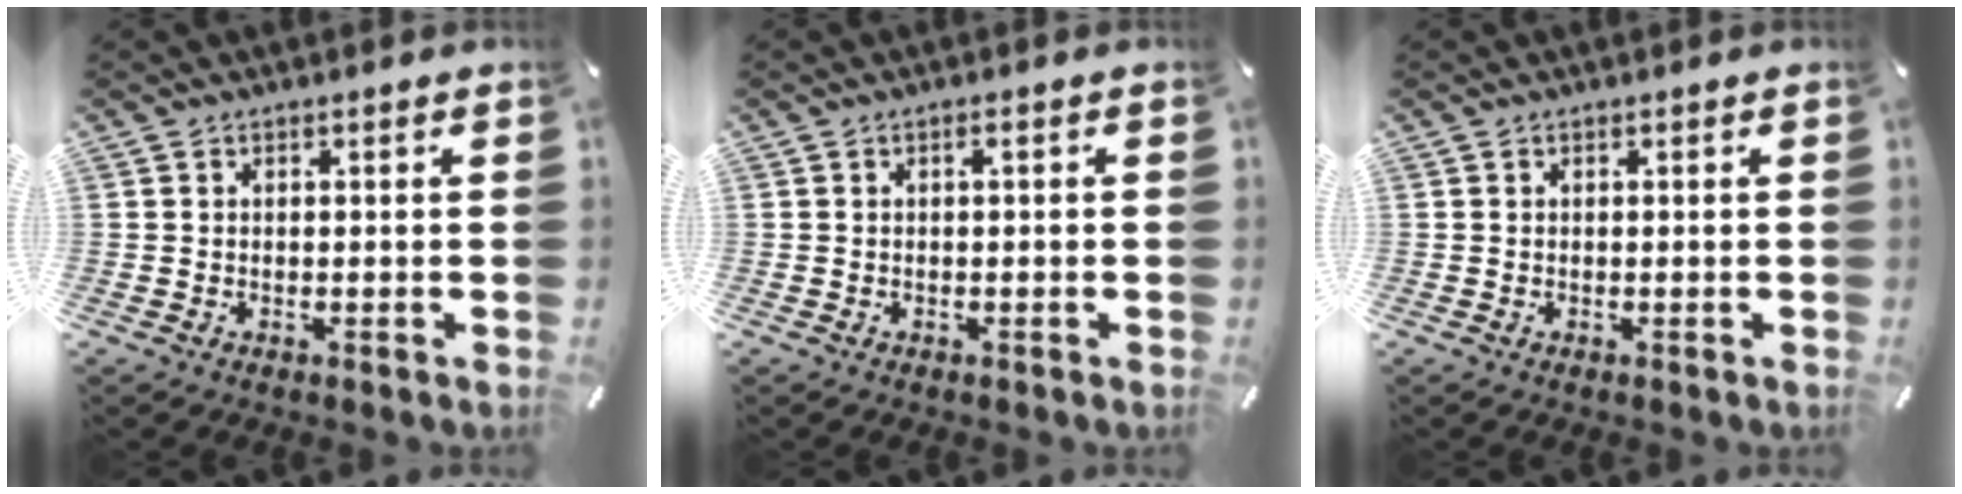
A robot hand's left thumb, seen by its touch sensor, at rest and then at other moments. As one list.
[{"total": 1.3, "force": [0.0, 0.2, 1.3], "torque": [-0.024, 0.001, 0.000]}, {"total": 0.0}]